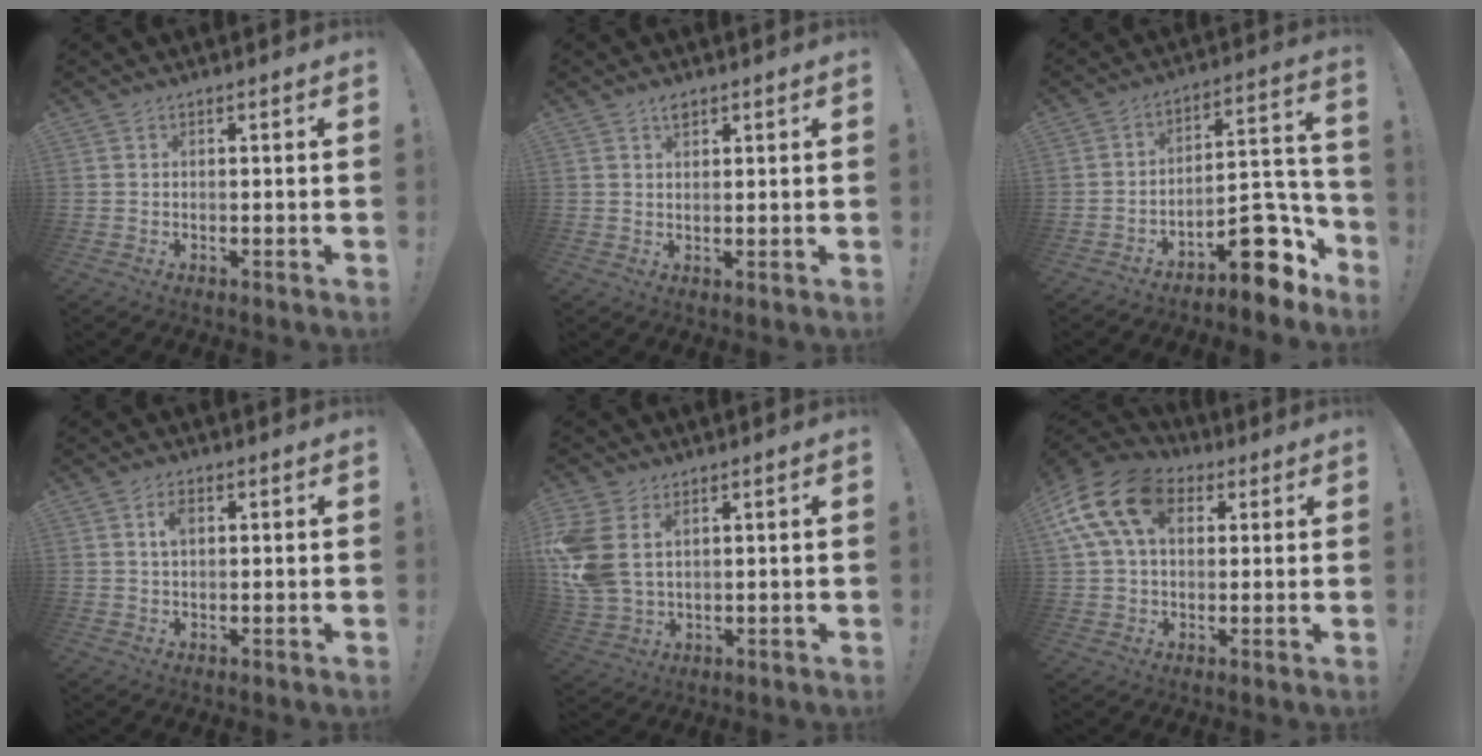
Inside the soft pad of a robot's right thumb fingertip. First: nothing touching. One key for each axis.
{"total": 2.2, "fx": 1.7, "fy": 0.8, "fz": 1.1, "tx": -0.012, "ty": -0.006, "tz": 0.029}
{"total": 15.1, "fx": -8.4, "fy": 7.3, "fz": 10.2, "tx": -0.091, "ty": 0.057, "tz": -0.128}
{"total": 3.5, "fx": 1.0, "fy": 2.0, "fz": 2.7, "tx": -0.044, "ty": 0.002, "tz": 0.014}
{"total": 10.9, "fx": 3.5, "fy": 7.4, "fz": 7.2, "tx": -0.149, "ty": -0.011, "tz": 0.073}
{"total": 17.2, "fx": 5.8, "fy": 11.6, "fz": 11.3, "tx": -0.213, "ty": -0.007, "tz": 0.109}